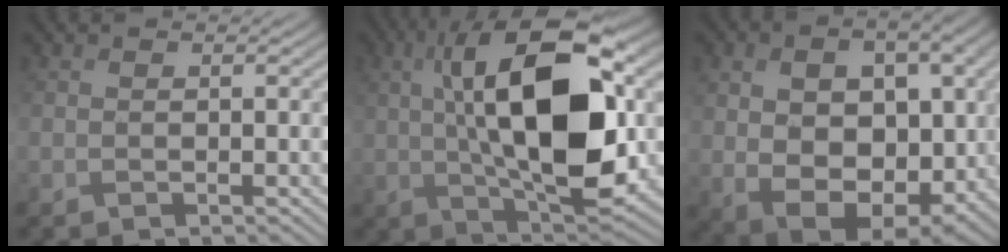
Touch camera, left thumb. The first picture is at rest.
{"total": 17.0, "force": [2.0, 7.9, 14.9], "torque": [-0.263, 0.001, 0.029]}
{"total": 16.1, "force": [1.2, 10.8, 11.9], "torque": [-0.202, -0.028, 0.047]}